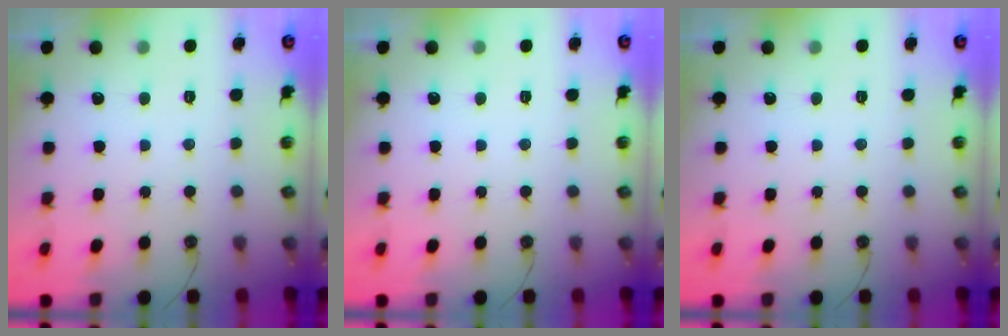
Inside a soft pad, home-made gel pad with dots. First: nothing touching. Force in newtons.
{"total": 0.0}
{"total": 0.0}